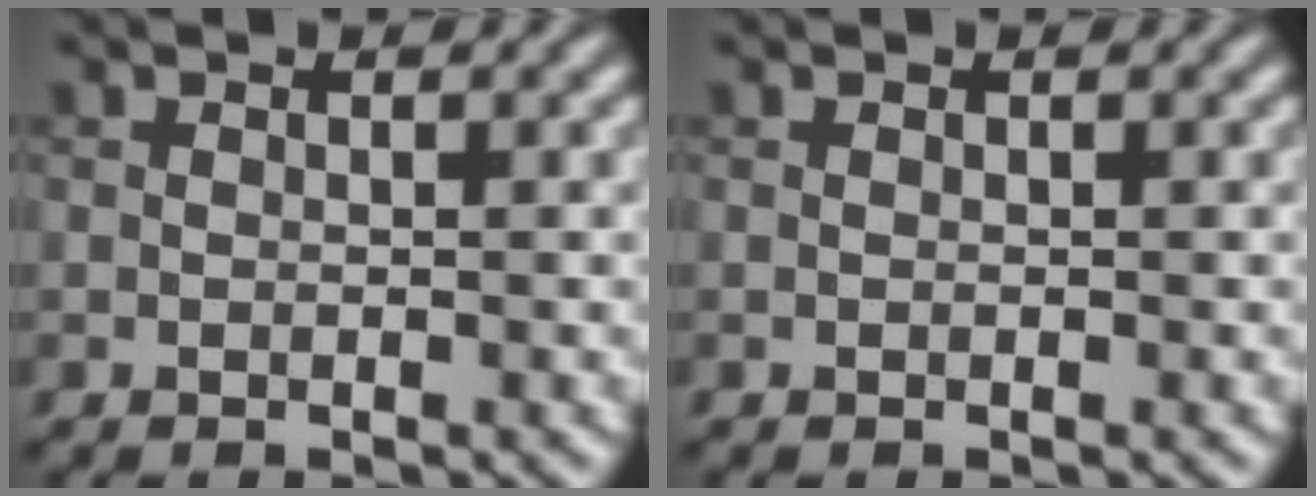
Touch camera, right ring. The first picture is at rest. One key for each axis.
{"total": 0.0}